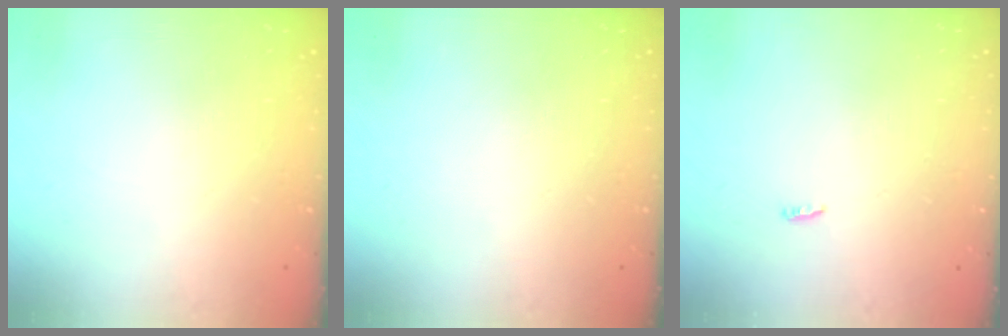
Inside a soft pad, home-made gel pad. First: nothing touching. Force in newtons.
{"total": 0.0}
{"total": 2.8, "press": 2.7, "slide": 0.8}